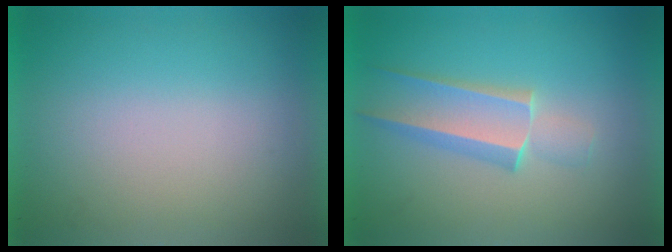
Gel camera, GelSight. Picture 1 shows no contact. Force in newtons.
{"total": 2.2}